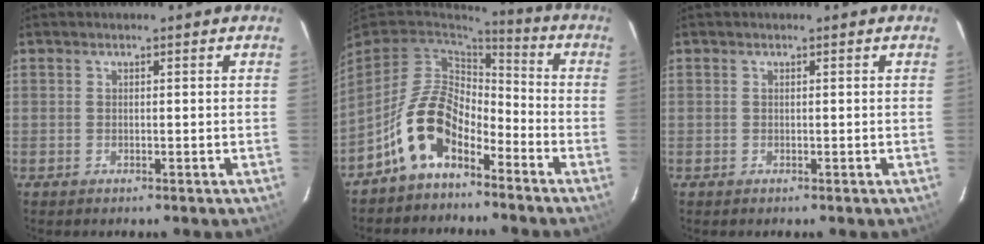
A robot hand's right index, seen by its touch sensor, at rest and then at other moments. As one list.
[{"total": 12.1, "force": [-6.9, 6.5, 7.5], "torque": [-0.155, 0.017, -0.132]}, {"total": 0.0}]